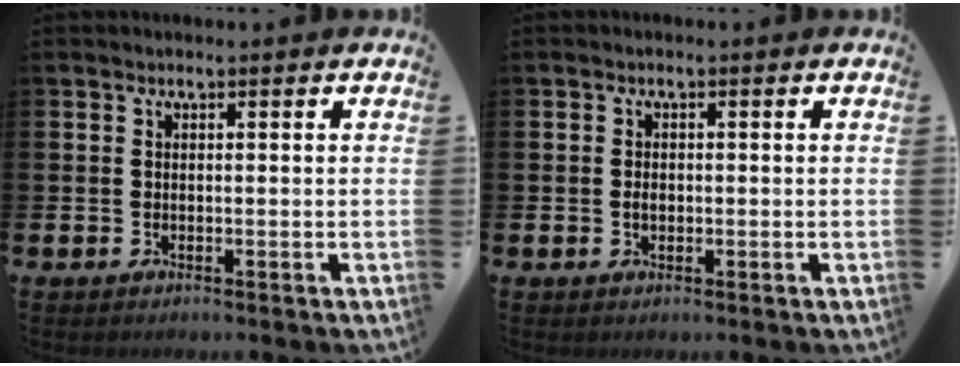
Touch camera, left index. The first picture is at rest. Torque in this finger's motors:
{"motor_torque": [0.23, 0.18, 0.00, 0.02]}